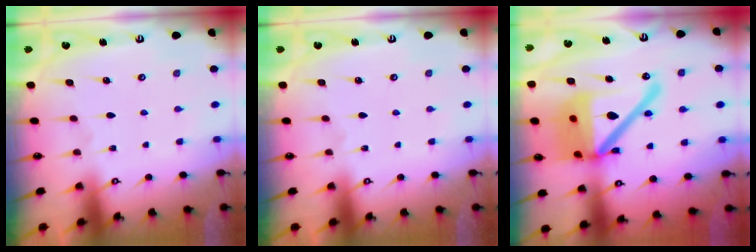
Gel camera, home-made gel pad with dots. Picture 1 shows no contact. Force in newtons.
{"total": 0.0}
{"total": 25.1, "press": 24.9, "slide": 3.6}